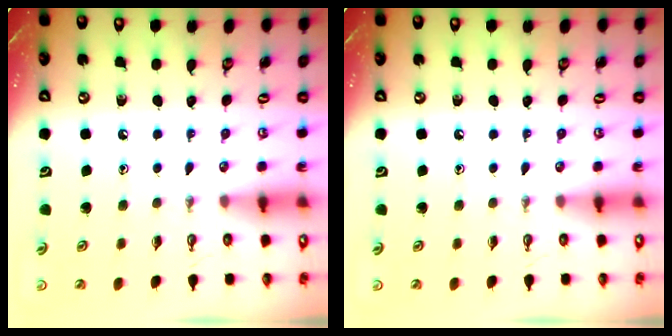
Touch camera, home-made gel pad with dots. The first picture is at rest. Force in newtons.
{"total": 0.0}